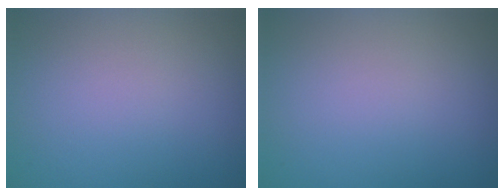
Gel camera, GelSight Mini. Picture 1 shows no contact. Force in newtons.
{"total": 0.0}